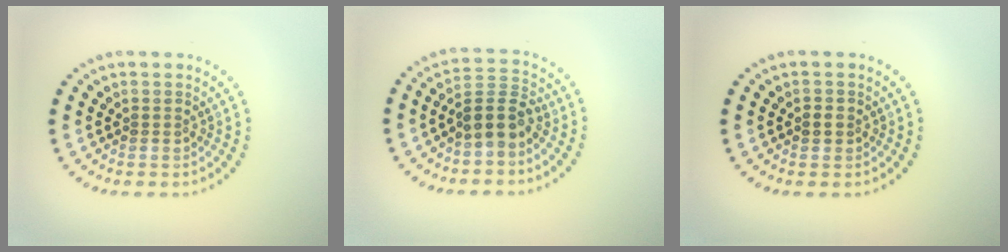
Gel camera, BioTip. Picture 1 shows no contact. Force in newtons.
{"total": 3.7, "press": 3.4, "slide": 1.6}
{"total": 0.9, "press": 0.9, "slide": 0.2}